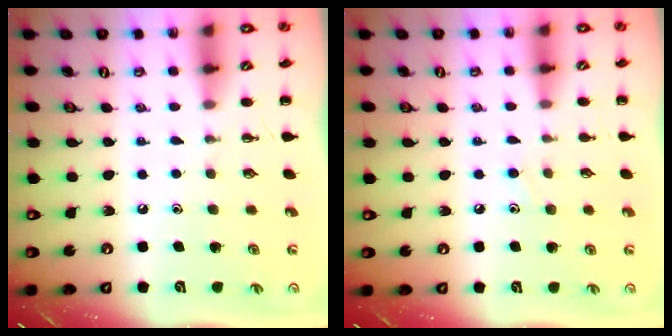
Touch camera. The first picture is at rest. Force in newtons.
{"total": 5.3, "press": 5.0, "slide": 1.9}